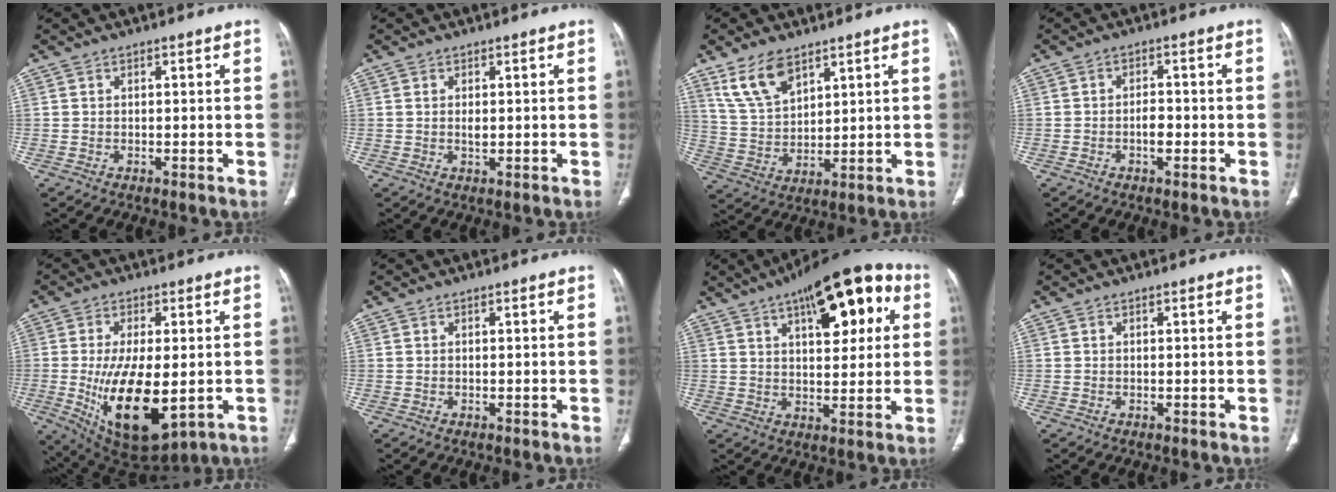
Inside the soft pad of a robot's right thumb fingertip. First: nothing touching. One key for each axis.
{"total": 1.3, "fx": 0.2, "fy": 0.7, "fz": 1.2, "tx": -0.022, "ty": -0.002, "tz": 0.007}
{"total": 9.7, "fx": 6.4, "fy": 5.1, "fz": 5.2, "tx": -0.086, "ty": -0.028, "tz": 0.135}
{"total": 2.9, "fx": -1.1, "fy": 1.6, "fz": 2.2, "tx": -0.030, "ty": 0.008, "tz": -0.019}
{"total": 16.5, "fx": -2.7, "fy": 7.5, "fz": 14.5, "tx": -0.248, "ty": -0.023, "tz": -0.021}
{"total": 0.0}
{"total": 20.3, "fx": 8.2, "fy": 8.6, "fz": 16.5, "tx": -0.203, "ty": 0.007, "tz": 0.116}
{"total": 0.0}